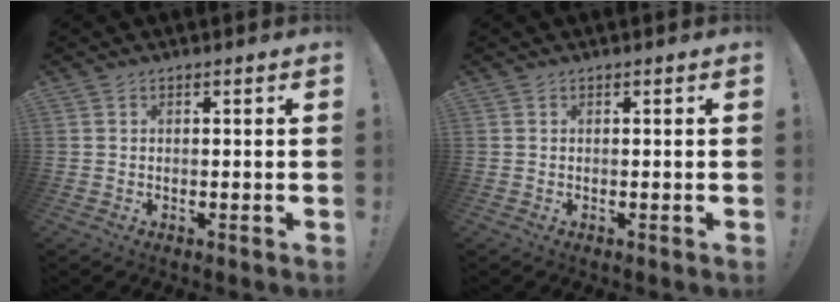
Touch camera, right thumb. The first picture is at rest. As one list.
[{"total": 0.0}]